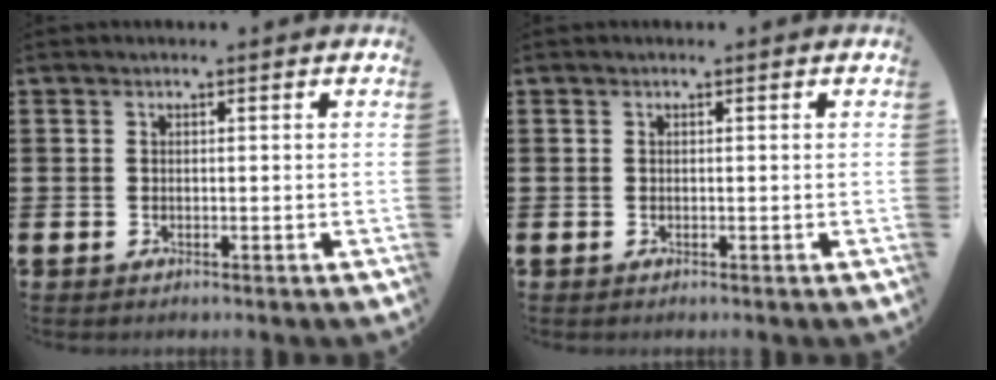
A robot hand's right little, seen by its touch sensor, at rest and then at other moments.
{"total": 0.0}